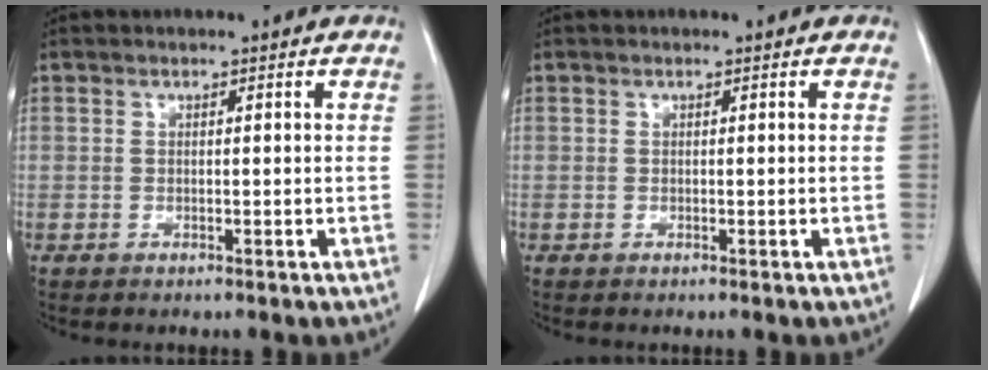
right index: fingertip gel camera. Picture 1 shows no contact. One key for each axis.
{"total": 0.0}